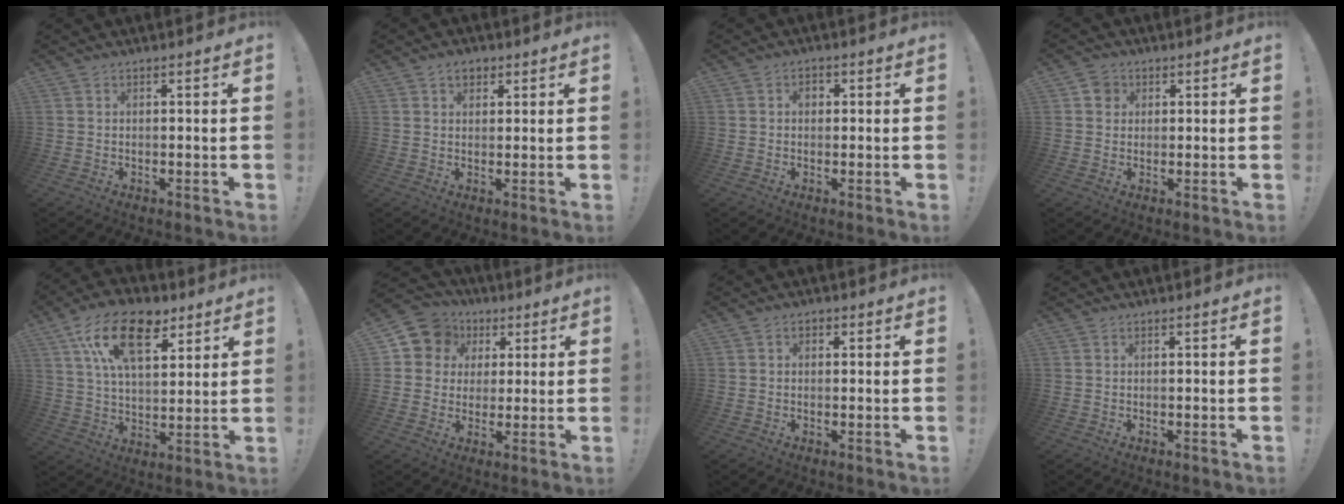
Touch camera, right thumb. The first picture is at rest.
{"total": 3.9, "force": [1.9, 2.7, 2.0], "torque": [-0.025, -0.002, 0.033]}
{"total": 1.9, "force": [0.1, 1.4, 1.3], "torque": [-0.017, 0.003, -0.002]}
{"total": 4.0, "force": [1.3, 3.6, 1.2], "torque": [-0.007, 0.001, 0.022]}
{"total": 18.4, "force": [9.3, 9.7, 12.5], "torque": [-0.214, -0.035, 0.164]}
{"total": 10.0, "force": [3.2, 9.1, 2.6], "torque": [-0.034, -0.010, 0.066]}
{"total": 1.5, "force": [0.0, 1.3, 0.8], "torque": [-0.006, 0.002, -0.001]}
{"total": 0.0}